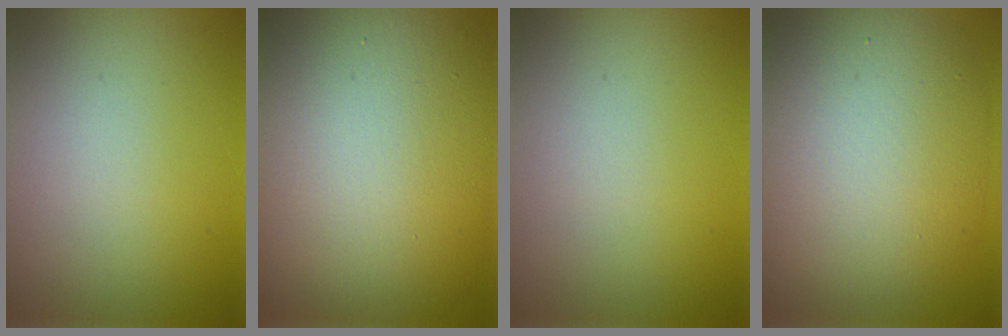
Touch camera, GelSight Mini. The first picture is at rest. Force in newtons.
{"total": 17.4, "press": 17.3, "slide": 1.0}
{"total": 0.0}
{"total": 10.6, "press": 10.6, "slide": 0.8}